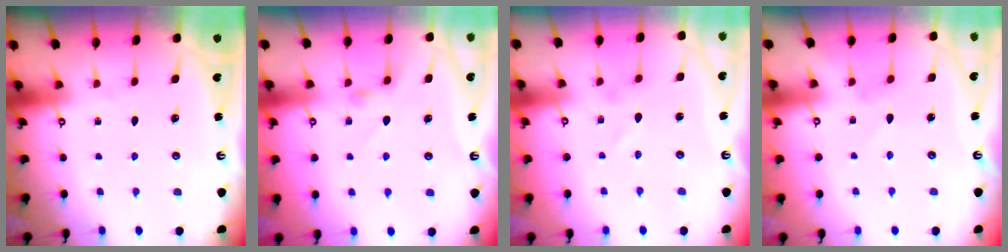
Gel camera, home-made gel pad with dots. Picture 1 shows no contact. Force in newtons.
{"total": 3.0, "press": 2.9, "slide": 0.5}
{"total": 0.6, "press": 0.6, "slide": 0.1}
{"total": 0.9, "press": 0.9, "slide": 0.3}